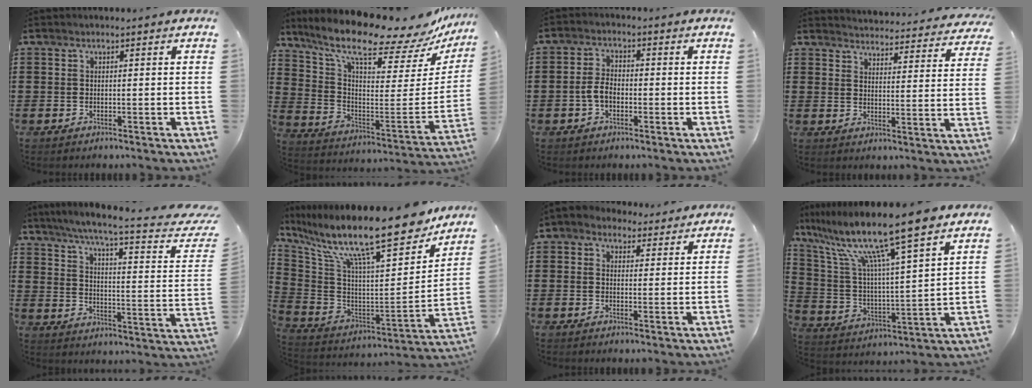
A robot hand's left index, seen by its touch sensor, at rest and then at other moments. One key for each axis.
{"total": 12.2, "fx": 9.7, "fy": 2.0, "fz": 7.3, "tx": -0.164, "ty": -0.078, "tz": 0.160}
{"total": 3.6, "fx": -1.0, "fy": 2.1, "fz": 2.9, "tx": -0.074, "ty": -0.002, "tz": -0.024}
{"total": 3.9, "fx": 3.9, "fy": -0.2, "fz": 0.3, "tx": -0.018, "ty": -0.034, "tz": 0.063}
{"total": 7.5, "fx": 5.4, "fy": -0.2, "fz": 5.2, "tx": -0.111, "ty": -0.041, "tz": 0.082}
{"total": 17.6, "fx": 13.0, "fy": 2.7, "fz": 11.6, "tx": -0.232, "ty": -0.088, "tz": 0.214}
{"total": 2.3, "fx": 1.5, "fy": 1.6, "fz": 0.6, "tx": -0.021, "ty": 0.006, "tz": 0.027}
{"total": 13.5, "fx": 10.5, "fy": 0.2, "fz": 8.5, "tx": -0.202, "ty": -0.061, "tz": 0.174}